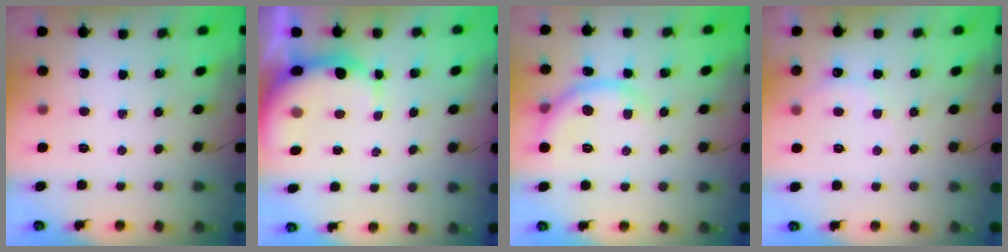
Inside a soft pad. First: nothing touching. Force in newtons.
{"total": 4.8, "press": 4.7, "slide": 1.1}
{"total": 6.7, "press": 6.7, "slide": 0.9}
{"total": 6.2, "press": 6.1, "slide": 1.1}